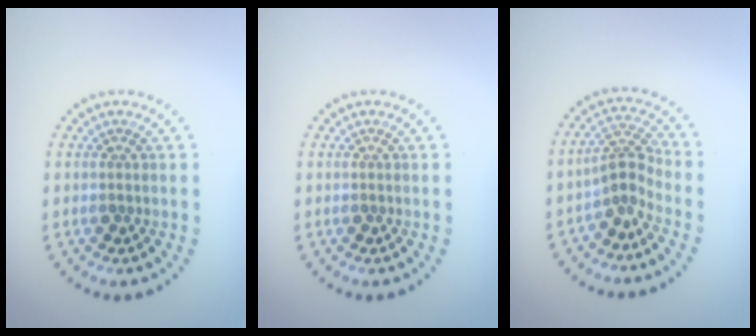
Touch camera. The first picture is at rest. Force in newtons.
{"total": 0.0}
{"total": 2.7, "press": 1.9, "slide": 1.9}